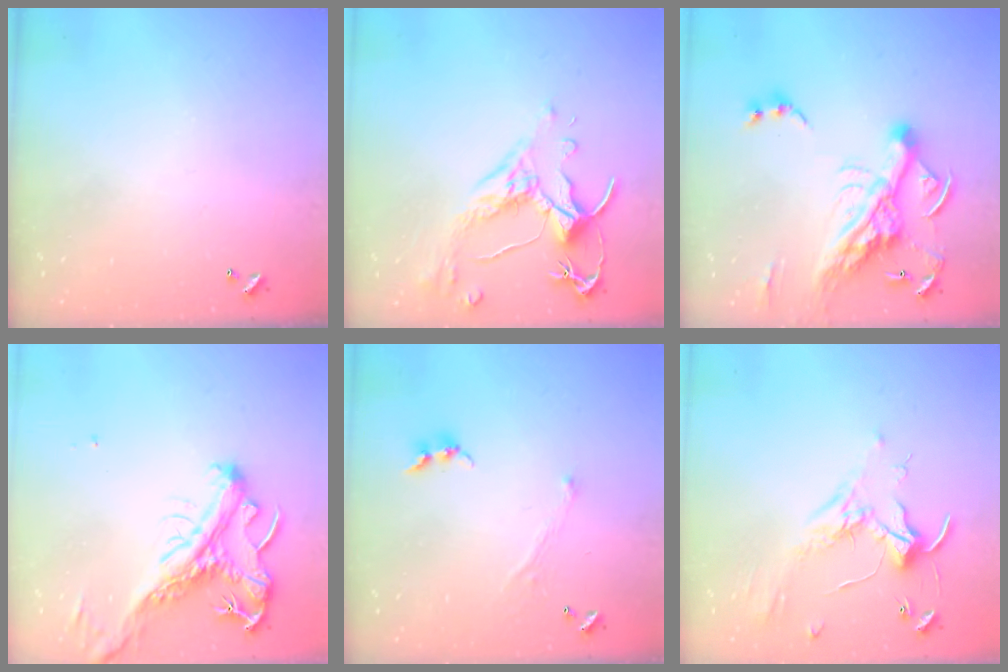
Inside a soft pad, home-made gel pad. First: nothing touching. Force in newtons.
{"total": 2.5, "press": 2.2, "slide": 1.3}
{"total": 18.2, "press": 18.0, "slide": 2.7}
{"total": 2.6, "press": 2.2, "slide": 1.4}
{"total": 1.3, "press": 1.2, "slide": 0.5}
{"total": 1.7, "press": 1.6, "slide": 0.5}